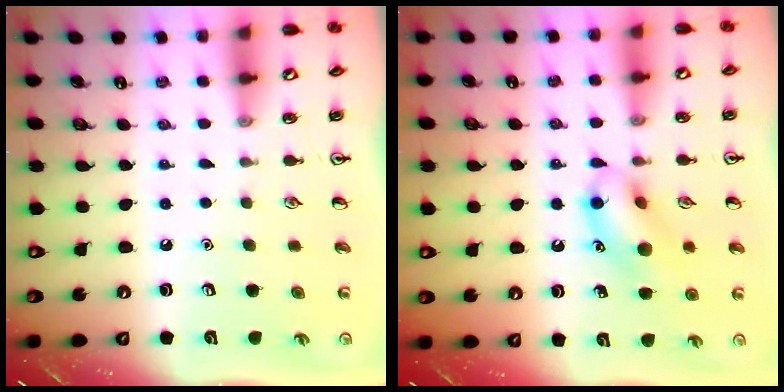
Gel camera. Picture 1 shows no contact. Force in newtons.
{"total": 12.7, "press": 12.6, "slide": 1.7}